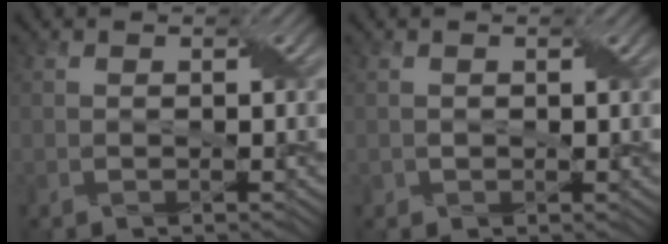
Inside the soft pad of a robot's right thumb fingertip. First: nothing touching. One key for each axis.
{"total": 1.1, "fx": 0.3, "fy": 1.0, "fz": 0.4, "tx": -0.013, "ty": -0.002, "tz": 0.008}